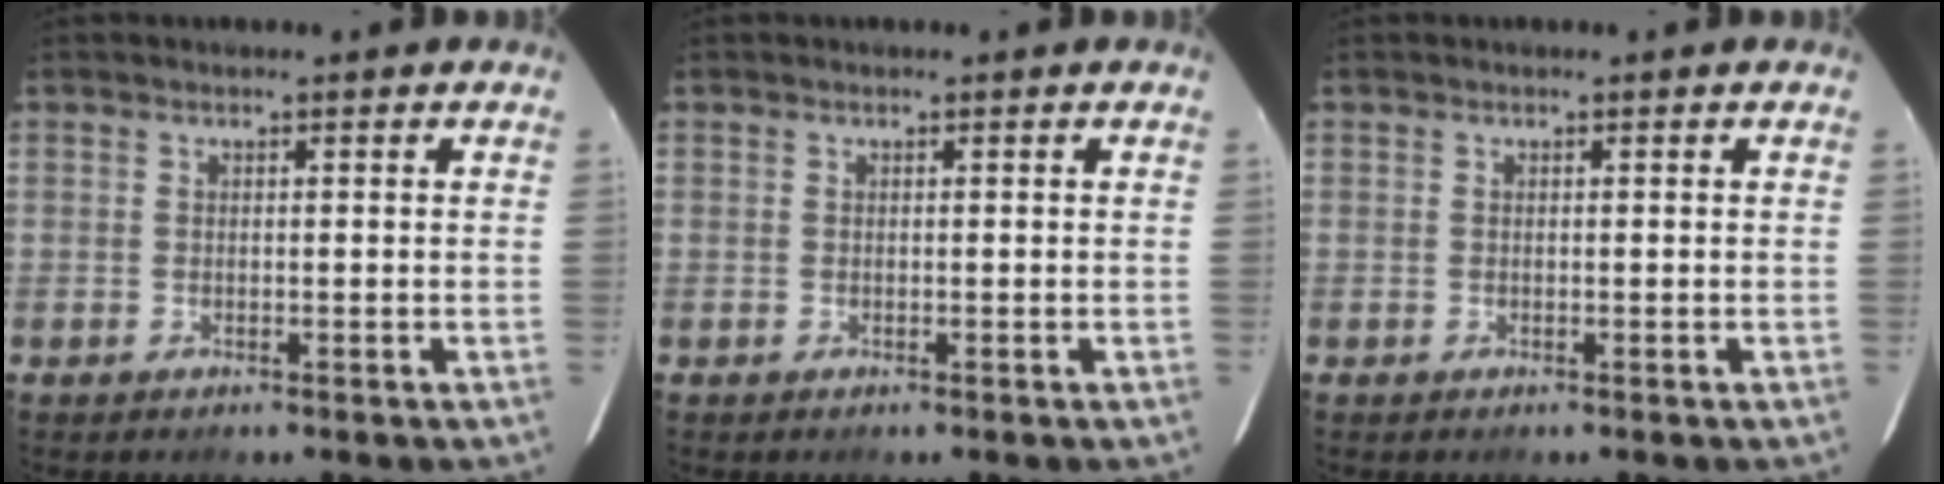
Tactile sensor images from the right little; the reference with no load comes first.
{"total": 0.0}
{"total": 0.0}